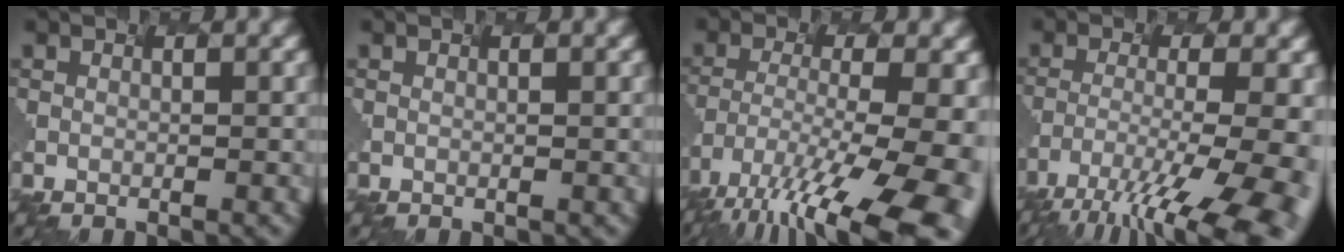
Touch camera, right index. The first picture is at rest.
{"total": 0.0}
{"total": 14.6, "force": [-10.1, 3.7, 9.8], "torque": [-0.204, -0.049, -0.115]}
{"total": 13.0, "force": [-9.4, 2.6, 8.6], "torque": [-0.167, -0.038, -0.108]}